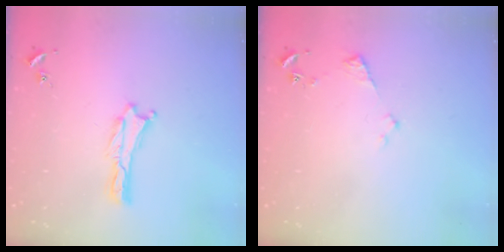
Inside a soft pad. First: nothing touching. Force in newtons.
{"total": 2.2, "press": 2.2, "slide": 0.3}